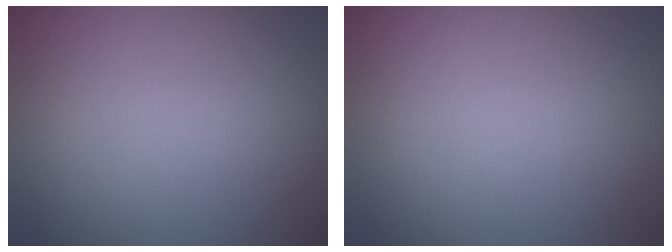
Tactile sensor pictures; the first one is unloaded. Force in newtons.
{"total": 0.0}